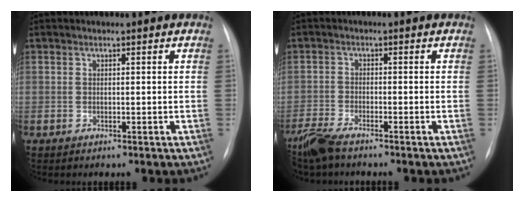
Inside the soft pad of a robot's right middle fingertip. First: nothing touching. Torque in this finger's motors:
{"motor_torque": [0.18, -0.11, 0.17, 0.06]}